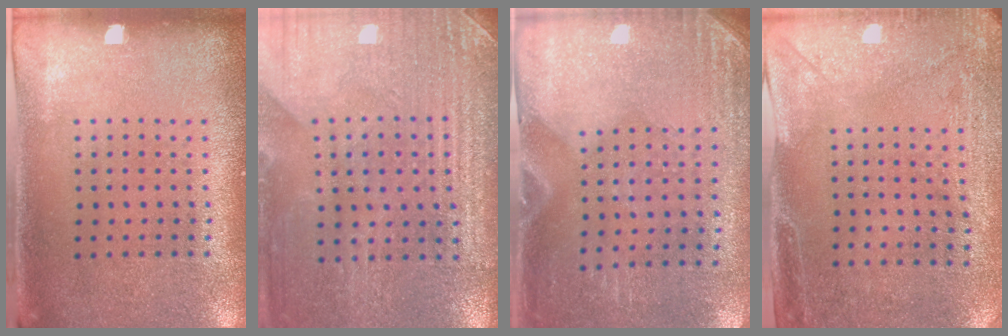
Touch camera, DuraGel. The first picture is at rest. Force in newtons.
{"total": 3.5, "press": 3.5, "slide": 0.1}
{"total": 2.8, "press": 2.5, "slide": 1.3}
{"total": 3.0, "press": 2.4, "slide": 1.8}